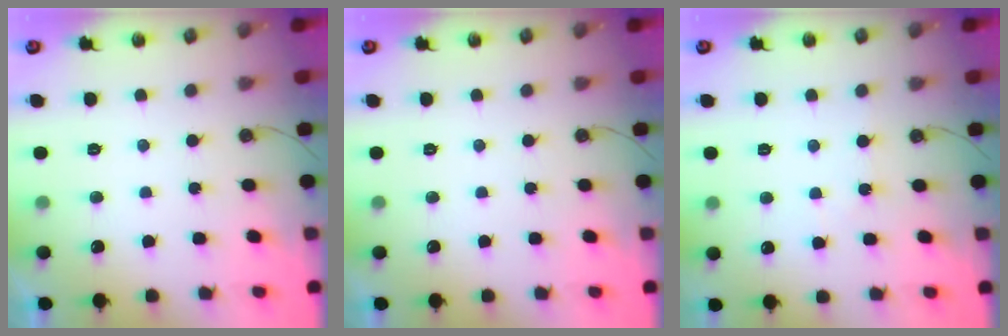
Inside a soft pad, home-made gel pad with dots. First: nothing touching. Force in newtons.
{"total": 0.0}
{"total": 2.4, "press": 2.3, "slide": 0.4}